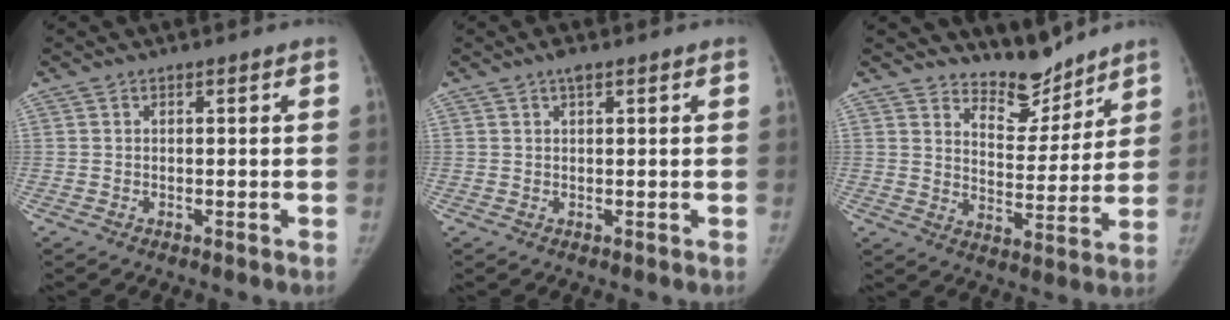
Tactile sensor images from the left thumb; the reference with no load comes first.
{"total": 1.3, "force": [0.9, 0.4, 0.9], "torque": [-0.013, 0.001, 0.012]}
{"total": 8.6, "force": [7.9, 3.2, 1.2], "torque": [0.019, -0.071, 0.138]}